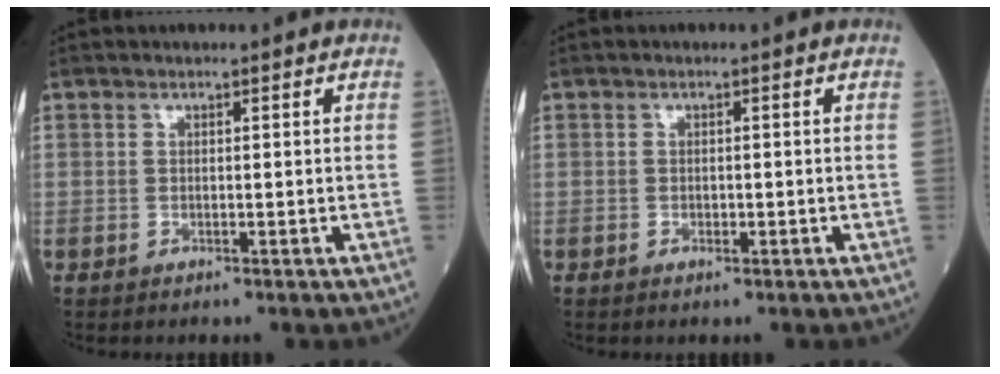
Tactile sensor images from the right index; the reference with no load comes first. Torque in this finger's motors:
{"motor_torque": [0.05, -0.03, -0.04, -0.01]}